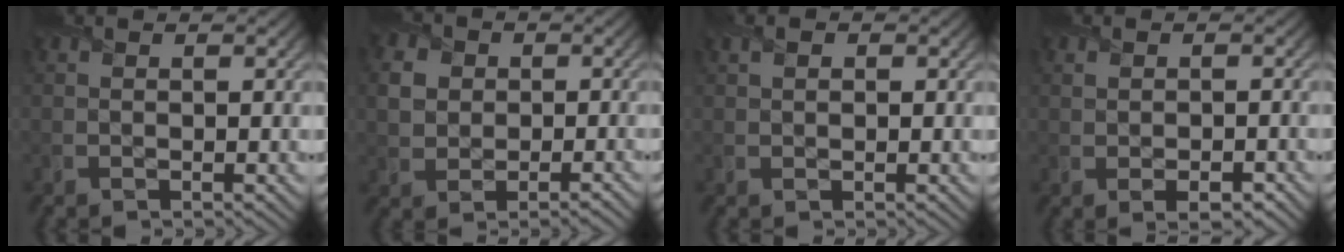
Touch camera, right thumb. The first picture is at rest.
{"total": 4.5, "force": [0.2, 3.7, 2.5], "torque": [-0.051, 0.003, -0.004]}
{"total": 1.2, "force": [0.6, 0.8, 0.8], "torque": [-0.017, 0.005, 0.009]}
{"total": 3.1, "force": [-0.8, 1.9, 2.4], "torque": [-0.036, -0.012, -0.003]}